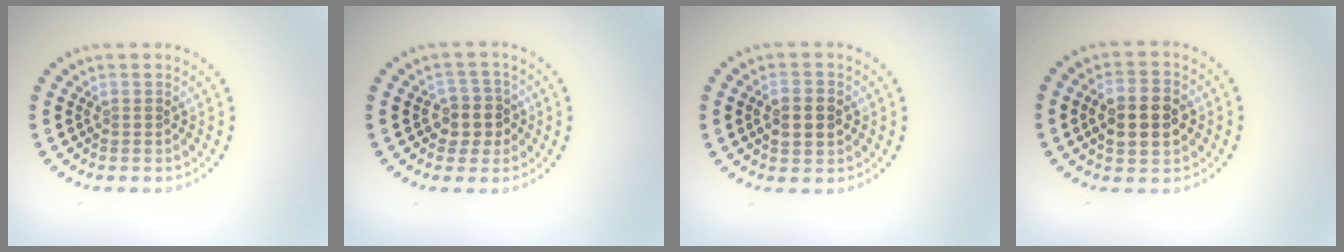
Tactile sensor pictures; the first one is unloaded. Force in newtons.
{"total": 2.6, "press": 2.3, "slide": 1.1}
{"total": 2.8, "press": 2.8, "slide": 0.1}
{"total": 4.9, "press": 4.9, "slide": 0.4}